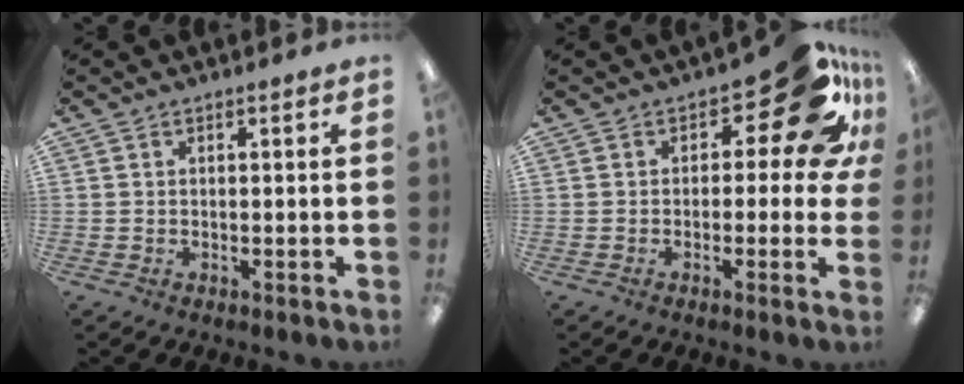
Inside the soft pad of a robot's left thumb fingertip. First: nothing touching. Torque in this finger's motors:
{"motor_torque": [1.42, 1.47, -0.10, -0.01, 0.01]}